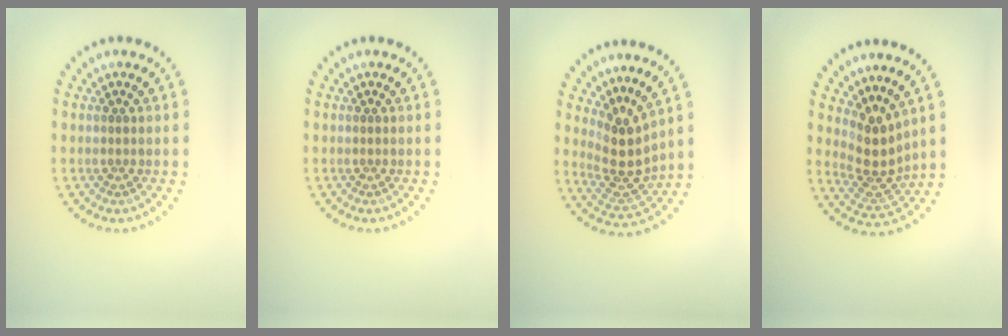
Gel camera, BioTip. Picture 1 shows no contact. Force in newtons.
{"total": 0.0}
{"total": 3.7, "press": 3.0, "slide": 2.2}
{"total": 3.6, "press": 2.7, "slide": 2.5}